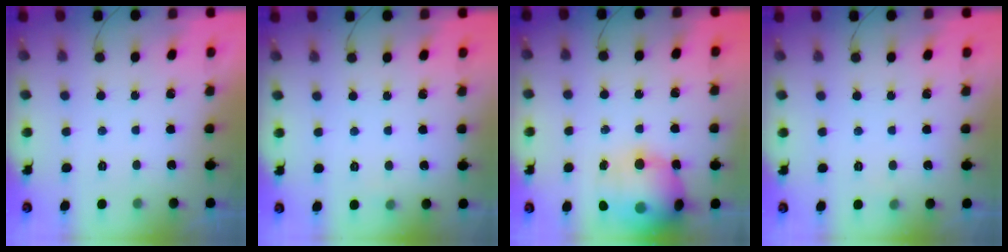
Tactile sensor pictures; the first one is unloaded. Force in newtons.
{"total": 3.4, "press": 2.5, "slide": 2.3}
{"total": 18.9, "press": 18.7, "slide": 3.1}
{"total": 7.2, "press": 2.7, "slide": 6.7}